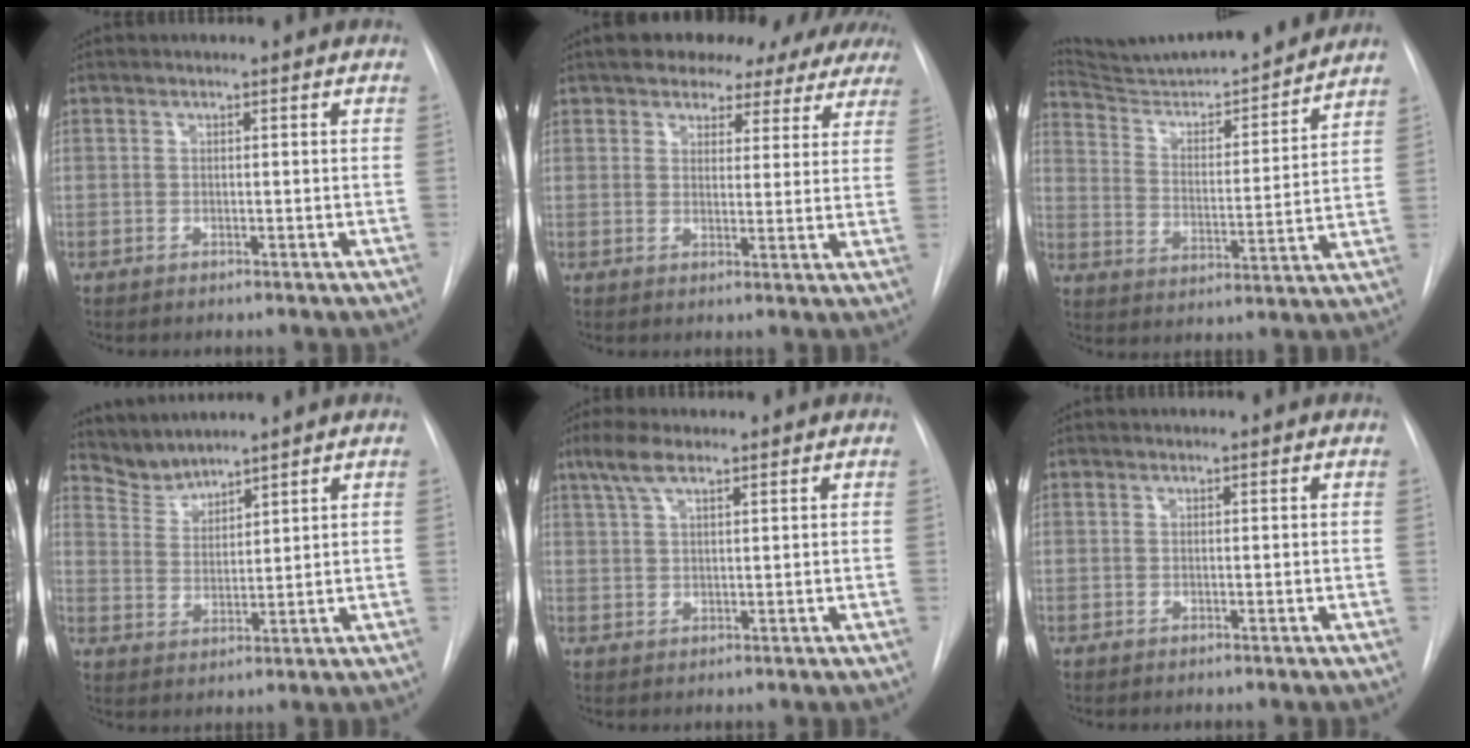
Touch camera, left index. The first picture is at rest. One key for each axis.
{"total": 16.1, "fx": 13.7, "fy": 6.6, "fz": 5.3, "tx": -0.063, "ty": 0.024, "tz": 0.154}
{"total": 20.1, "fx": 18.9, "fy": 1.1, "fz": 6.8, "tx": -0.110, "ty": -0.021, "tz": 0.285}
{"total": 4.6, "fx": 4.6, "fy": -0.1, "fz": -0.4, "tx": 0.002, "ty": 0.005, "tz": 0.101}
{"total": 4.5, "fx": 3.2, "fy": 1.0, "fz": 3.1, "tx": -0.072, "ty": 0.016, "tz": 0.066}
{"total": 0.0}